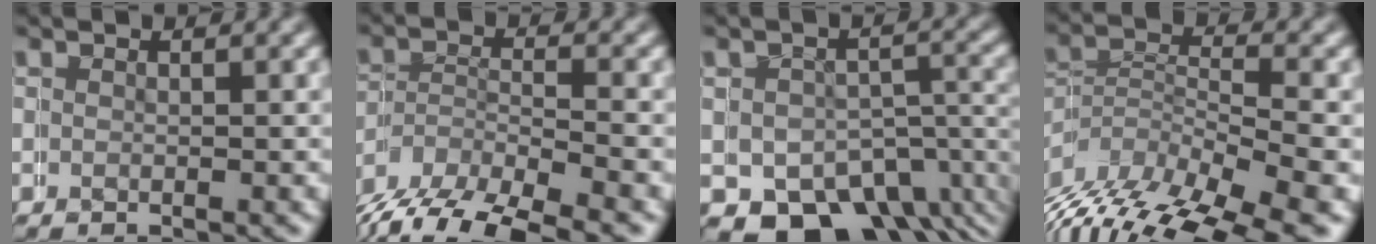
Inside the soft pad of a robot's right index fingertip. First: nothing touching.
{"total": 8.7, "force": [-5.6, 5.2, 4.2], "torque": [-0.079, -0.030, -0.077]}
{"total": 8.6, "force": [-3.4, 6.9, 3.8], "torque": [-0.063, -0.044, -0.040]}
{"total": 6.7, "force": [-3.0, 4.6, 3.8], "torque": [-0.081, -0.023, -0.035]}